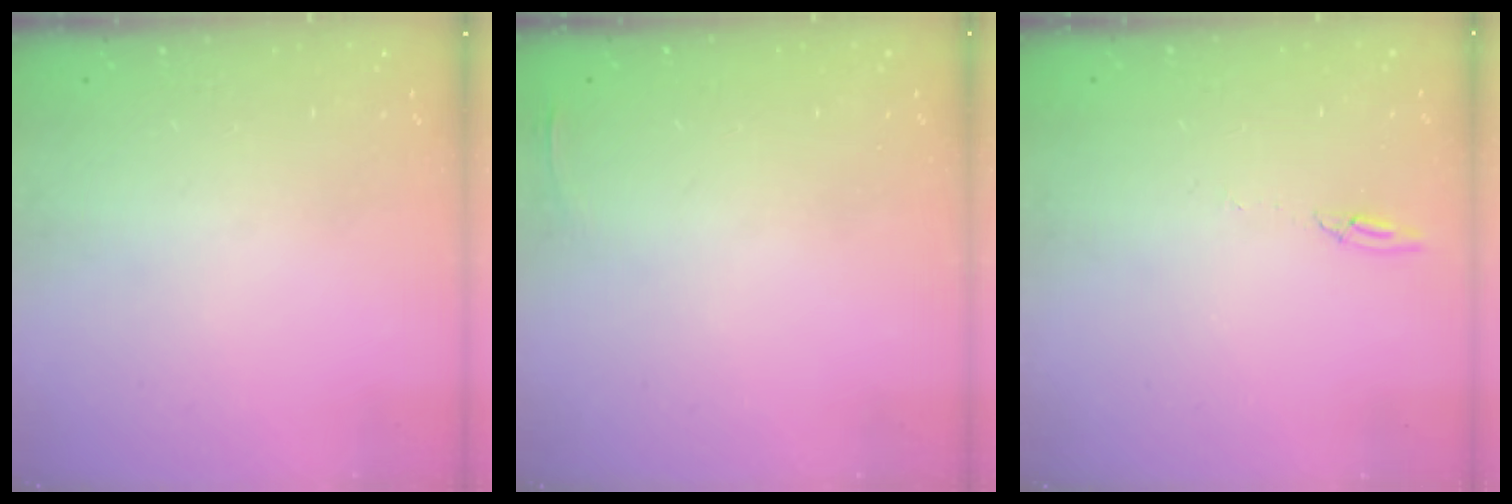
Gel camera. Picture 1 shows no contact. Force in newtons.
{"total": 3.3, "press": 2.7, "slide": 1.8}
{"total": 3.5, "press": 3.5, "slide": 0.4}